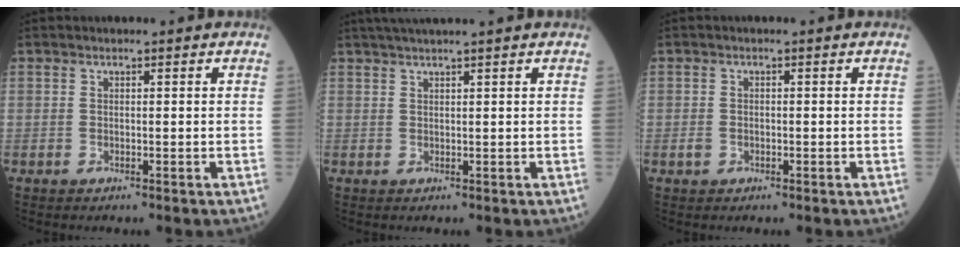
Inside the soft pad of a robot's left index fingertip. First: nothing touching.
{"total": 5.2, "force": [4.3, -0.9, 2.9], "torque": [-0.039, 0.026, 0.070]}
{"total": 1.1, "force": [-0.5, 0.9, 0.4], "torque": [-0.013, 0.002, -0.006]}